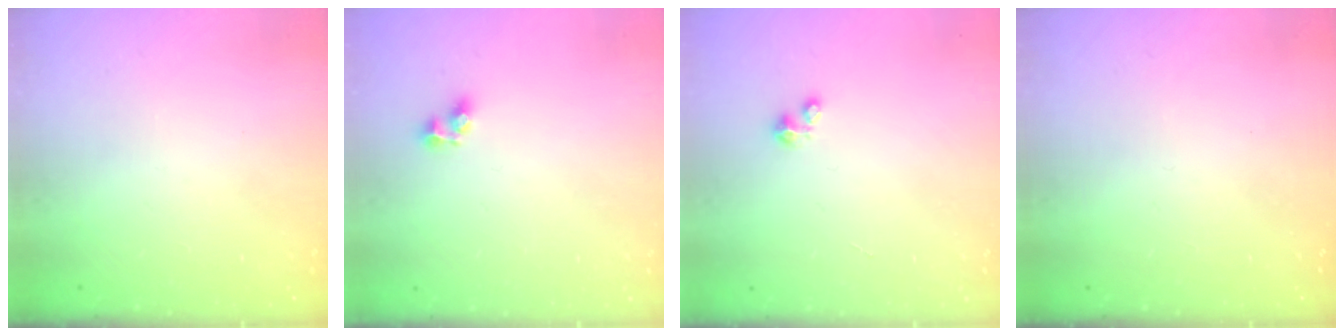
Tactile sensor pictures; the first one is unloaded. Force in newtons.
{"total": 4.6, "press": 4.5, "slide": 0.5}
{"total": 1.4, "press": 1.4, "slide": 0.2}
{"total": 0.0}